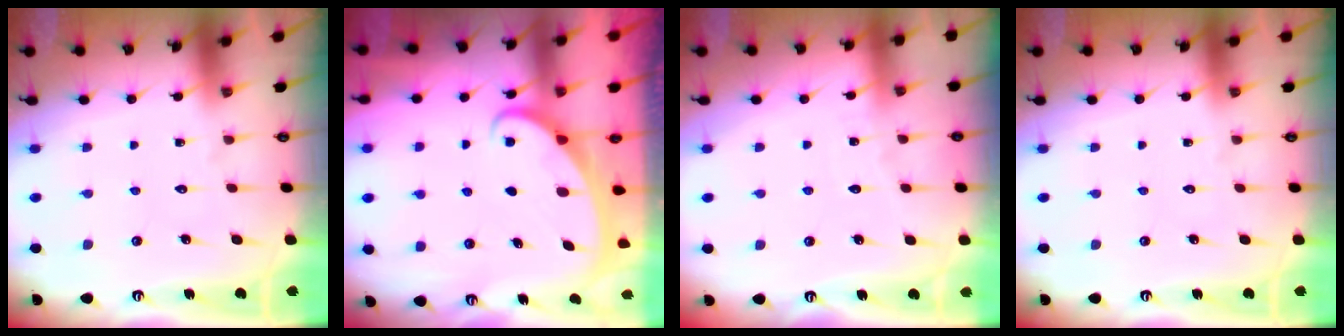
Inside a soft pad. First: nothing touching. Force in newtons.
{"total": 2.3, "press": 2.3, "slide": 0.3}
{"total": 2.6, "press": 2.6, "slide": 0.3}
{"total": 0.0}